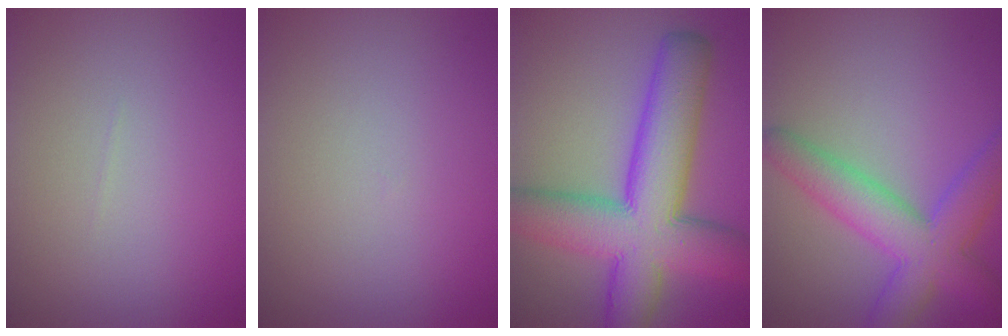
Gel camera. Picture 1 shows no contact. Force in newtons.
{"total": 0.0}
{"total": 11.6, "press": 11.6, "slide": 0.3}
{"total": 6.8, "press": 6.8, "slide": 0.3}